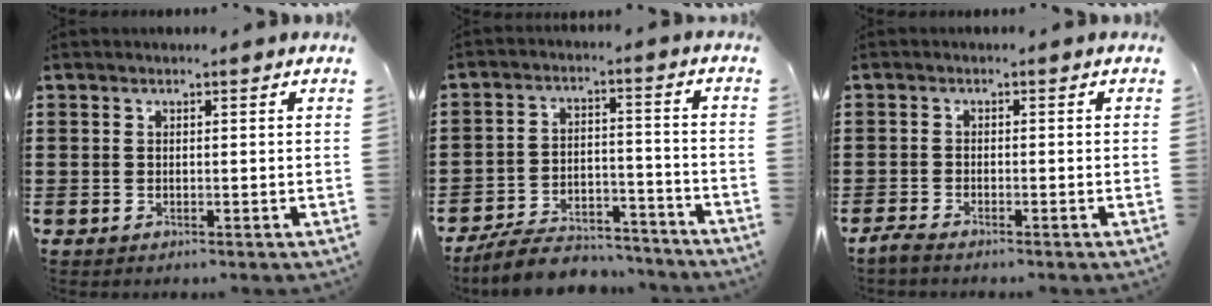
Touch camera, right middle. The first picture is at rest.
{"total": 7.9, "force": [-7.4, 1.7, 1.9], "torque": [-0.032, 0.021, -0.143]}
{"total": 1.5, "force": [-1.4, 0.1, 0.5], "torque": [-0.019, -0.001, -0.030]}